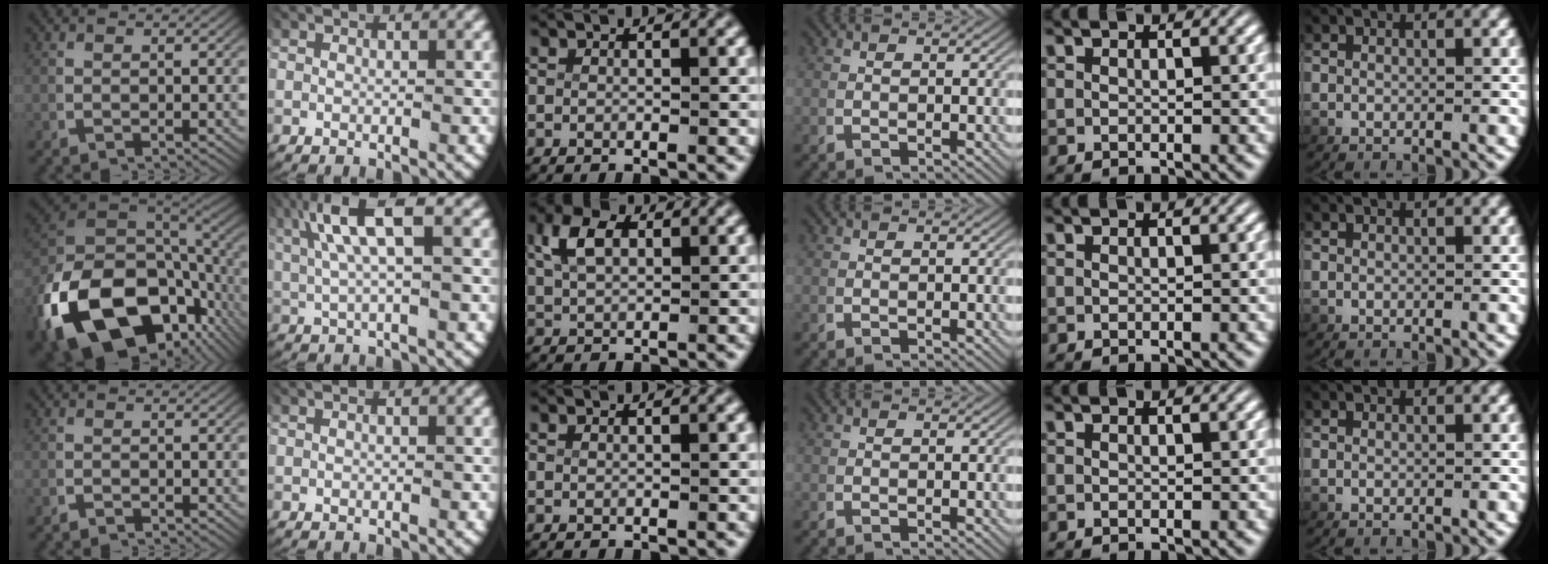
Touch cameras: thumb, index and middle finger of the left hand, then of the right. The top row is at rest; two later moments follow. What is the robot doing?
{"motion": "lift_and_place", "object": "photo album"}